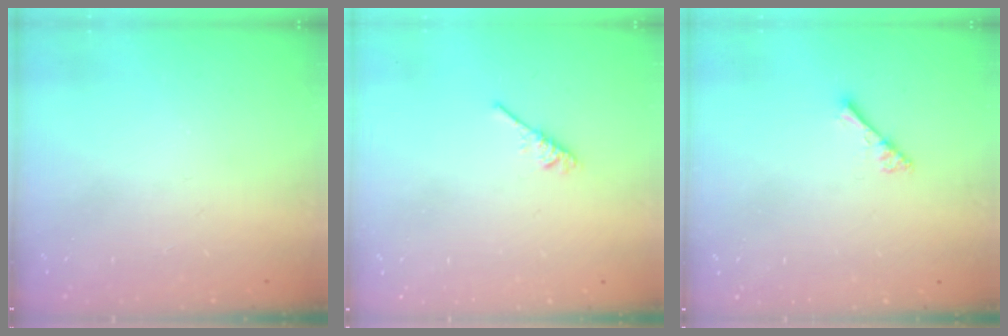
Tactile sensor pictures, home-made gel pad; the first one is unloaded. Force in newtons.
{"total": 1.9, "press": 1.9, "slide": 0.4}
{"total": 3.3, "press": 3.2, "slide": 0.4}